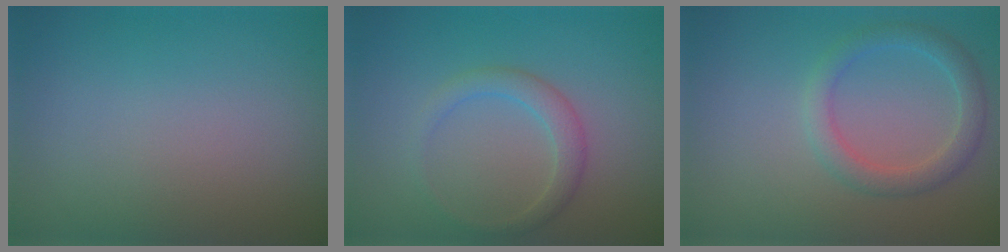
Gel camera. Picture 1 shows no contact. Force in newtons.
{"total": 2.2, "press": 2.2, "slide": 0.1}
{"total": 2.5, "press": 2.5, "slide": 0.0}